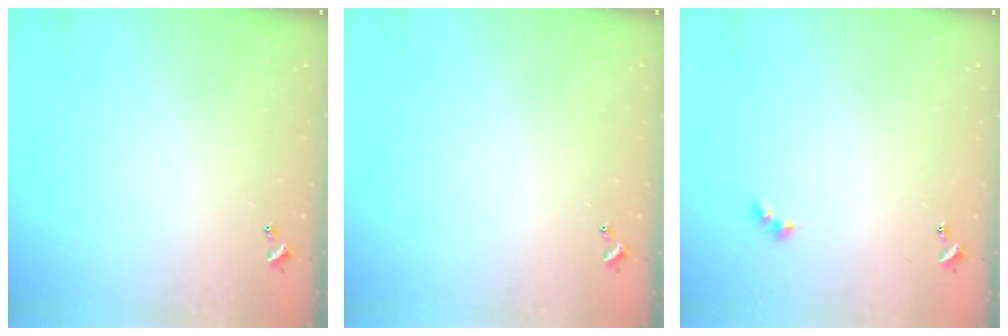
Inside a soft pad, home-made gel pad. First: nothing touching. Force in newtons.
{"total": 0.0}
{"total": 3.0, "press": 2.9, "slide": 0.5}